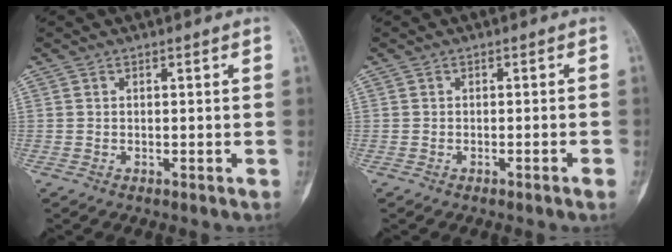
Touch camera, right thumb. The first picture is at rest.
{"total": 1.2, "force": [-0.7, -0.2, 1.0], "torque": [-0.020, 0.002, -0.011]}